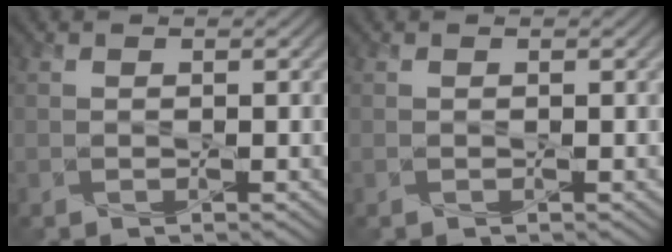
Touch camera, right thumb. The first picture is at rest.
{"total": 0.0}